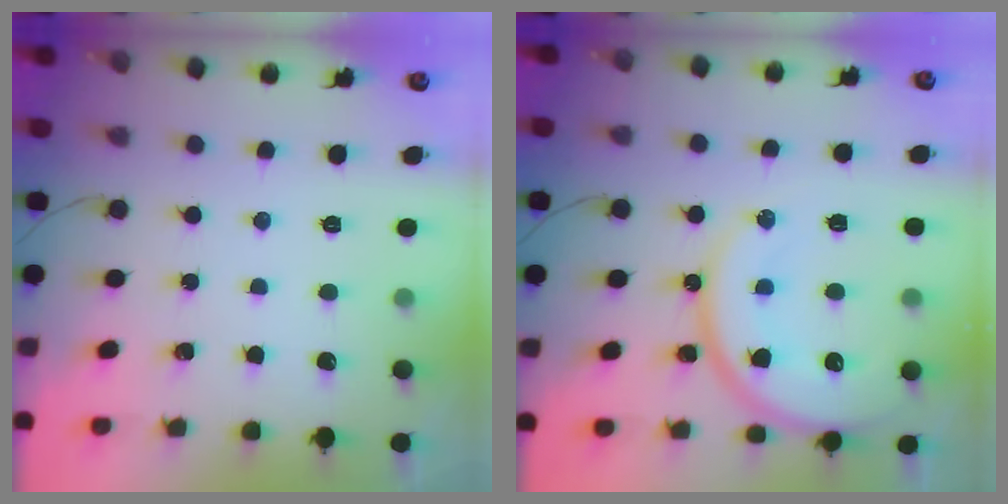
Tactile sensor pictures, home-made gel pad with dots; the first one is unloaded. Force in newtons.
{"total": 17.0, "press": 16.9, "slide": 1.5}